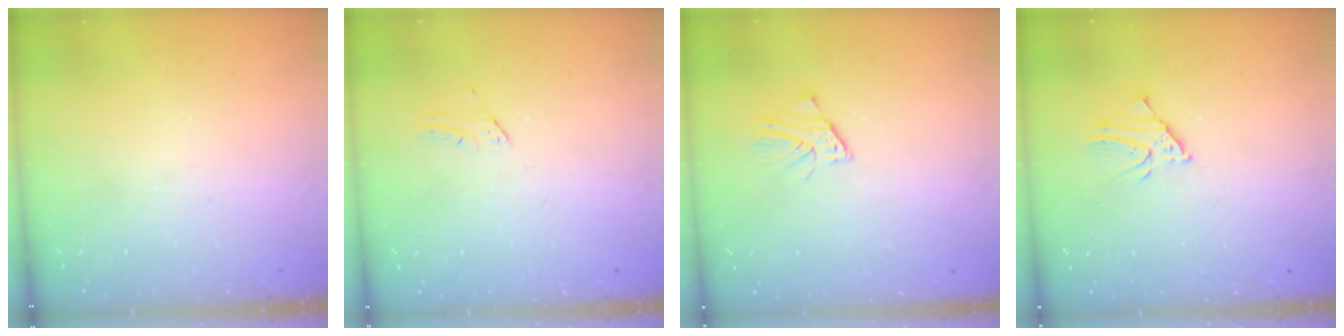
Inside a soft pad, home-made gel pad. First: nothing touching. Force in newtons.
{"total": 1.4, "press": 1.4, "slide": 0.1}
{"total": 1.6, "press": 1.6, "slide": 0.3}
{"total": 2.6, "press": 2.6, "slide": 0.2}